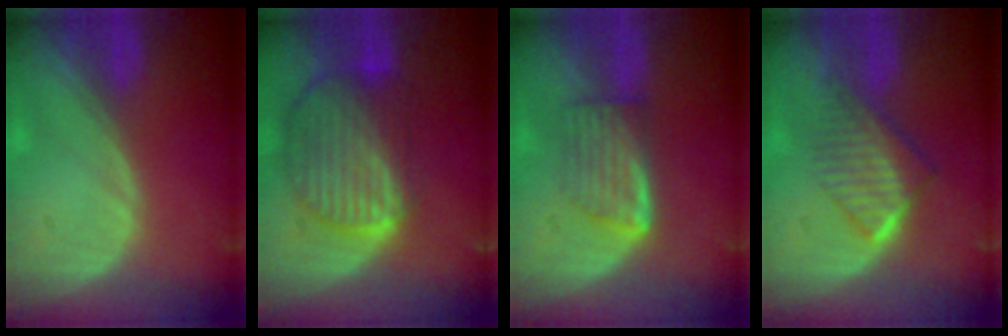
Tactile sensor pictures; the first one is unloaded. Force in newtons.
{"total": 10.4, "press": 8.9, "slide": 5.4}
{"total": 5.7, "press": 5.3, "slide": 2.2}
{"total": 6.4, "press": 5.7, "slide": 2.9}